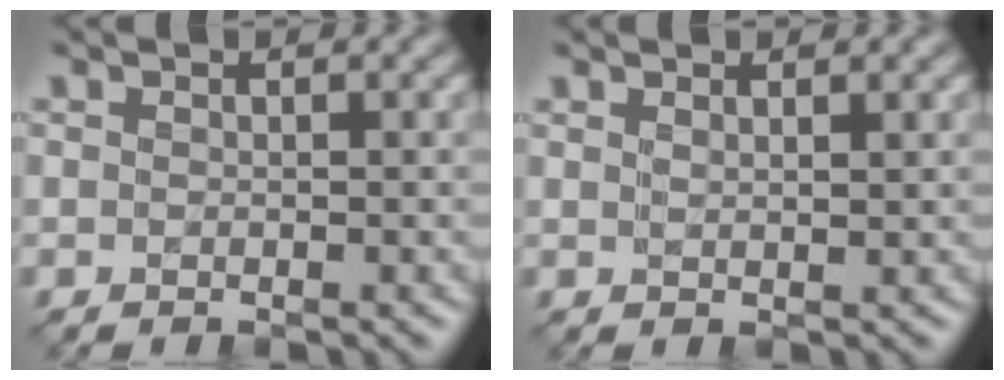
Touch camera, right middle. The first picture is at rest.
{"total": 1.1, "force": [0.8, 0.3, 0.7], "torque": [-0.008, 0.000, 0.012]}